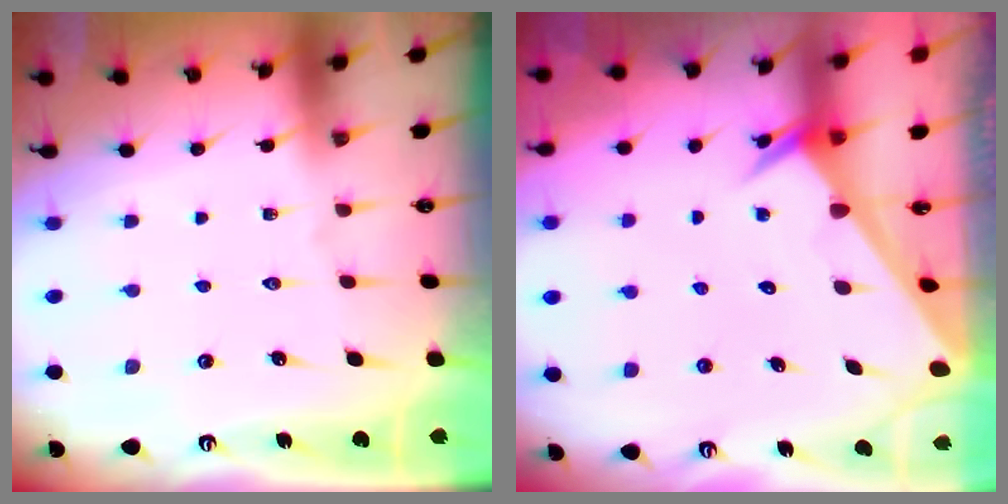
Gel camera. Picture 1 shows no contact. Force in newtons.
{"total": 2.3, "press": 2.3, "slide": 0.1}